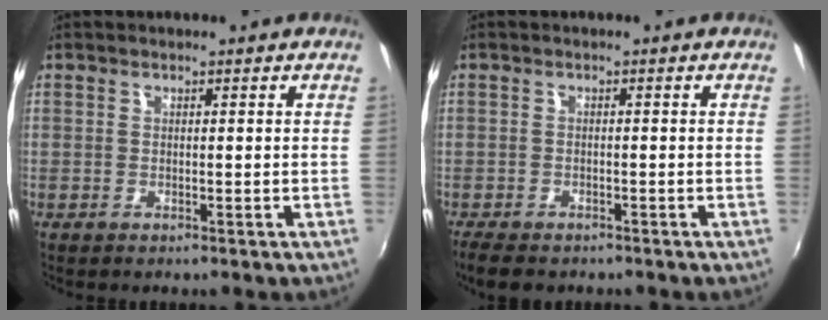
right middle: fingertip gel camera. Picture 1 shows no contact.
{"total": 5.1, "force": [-4.1, 1.8, 2.3], "torque": [-0.061, -0.019, -0.072]}